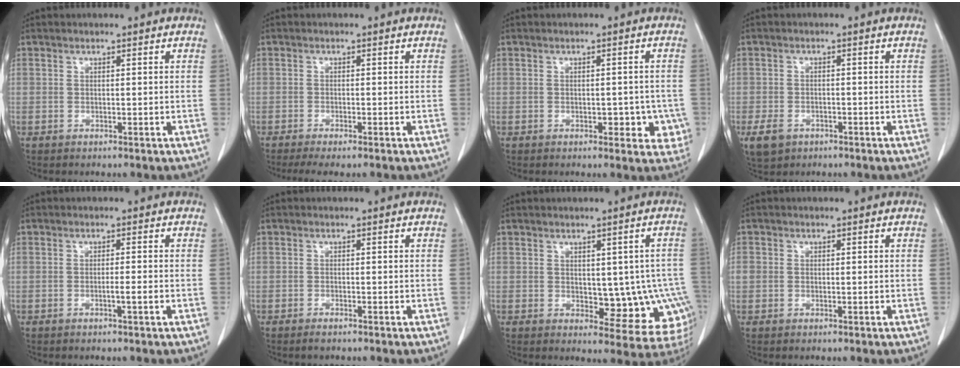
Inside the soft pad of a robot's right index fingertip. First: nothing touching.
{"total": 4.3, "force": [-3.3, 0.5, 2.6], "torque": [-0.038, -0.009, -0.051]}
{"total": 4.6, "force": [-1.4, 2.6, 3.6], "torque": [-0.020, 0.006, -0.012]}
{"total": 4.5, "force": [-2.5, 3.2, 2.0], "torque": [-0.039, -0.003, -0.035]}
{"total": 1.5, "force": [-0.6, -0.2, 1.3], "torque": [-0.023, 0.001, -0.009]}
{"total": 1.1, "force": [-0.9, 0.1, 0.6], "torque": [-0.011, -0.002, -0.014]}
{"total": 9.9, "force": [-1.1, 5.2, 8.4], "torque": [-0.074, 0.007, 0.003]}
{"total": 1.9, "force": [0.1, 1.8, 0.7], "torque": [-0.019, 0.014, 0.005]}